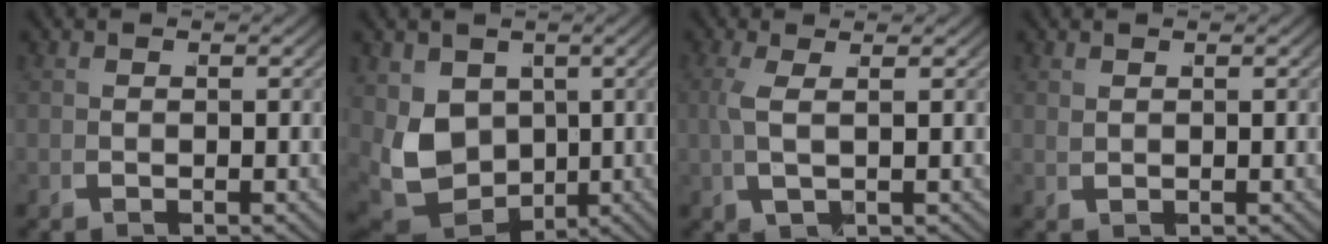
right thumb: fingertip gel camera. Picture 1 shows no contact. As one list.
[{"total": 9.4, "force": [-0.8, 7.2, 6.0], "torque": [-0.163, -0.058, 0.014]}, {"total": 2.4, "force": [1.0, 0.0, 2.2], "torque": [-0.056, 0.003, 0.021]}, {"total": 1.0, "force": [0.9, -0.5, -0.1], "torque": [0.005, 0.008, 0.018]}]